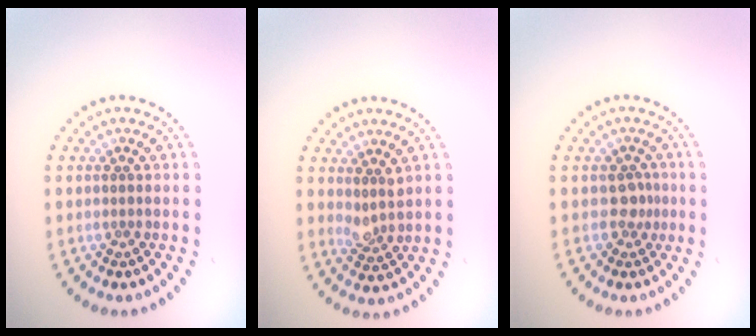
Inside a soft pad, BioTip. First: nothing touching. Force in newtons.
{"total": 1.8, "press": 1.5, "slide": 1.1}
{"total": 1.6, "press": 1.2, "slide": 1.0}